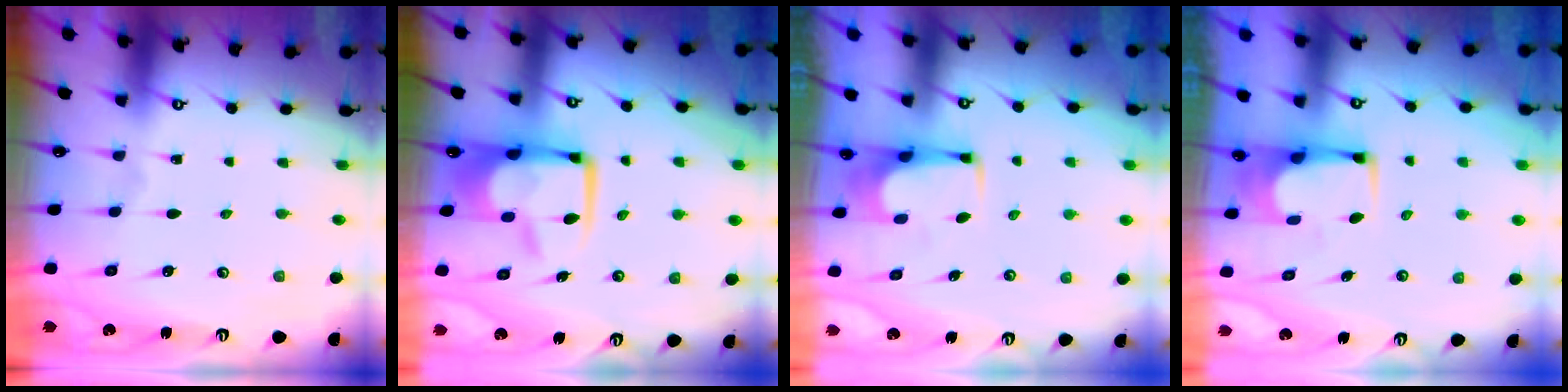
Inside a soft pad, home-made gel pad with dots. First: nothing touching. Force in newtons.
{"total": 10.9, "press": 10.7, "slide": 1.8}
{"total": 3.5, "press": 3.4, "slide": 0.2}
{"total": 2.1, "press": 2.1, "slide": 0.1}